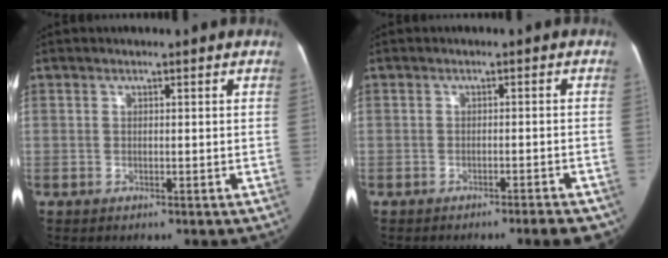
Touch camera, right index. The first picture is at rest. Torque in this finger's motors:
{"motor_torque": [0.24, -0.28, 0.12, 0.03]}